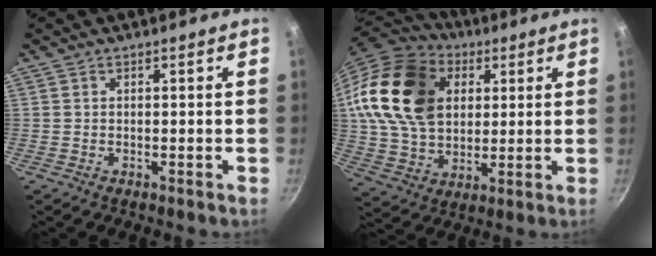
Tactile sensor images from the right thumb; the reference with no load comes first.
{"total": 23.5, "force": [7.2, 16.7, 14.9], "torque": [-0.255, -0.002, 0.131]}